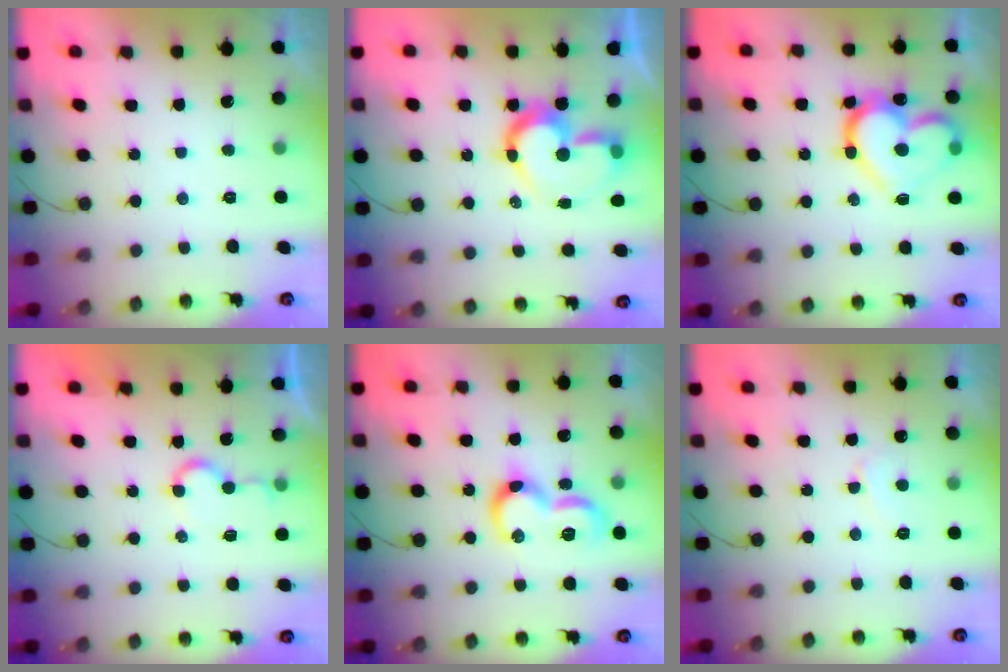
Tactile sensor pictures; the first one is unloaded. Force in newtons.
{"total": 12.3, "press": 12.2, "slide": 2.0}
{"total": 19.3, "press": 19.2, "slide": 2.1}
{"total": 5.4, "press": 5.4, "slide": 0.4}
{"total": 12.9, "press": 12.8, "slide": 1.1}
{"total": 4.2, "press": 4.2, "slide": 0.3}